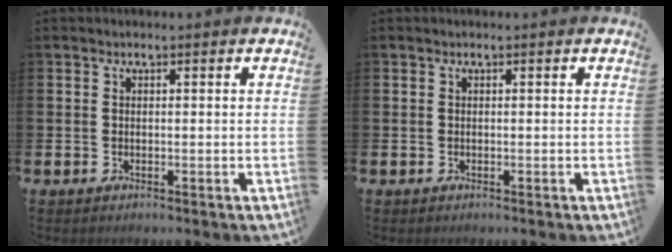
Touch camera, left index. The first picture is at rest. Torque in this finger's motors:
{"motor_torque": [0.00, 0.00, 0.00, 0.00]}